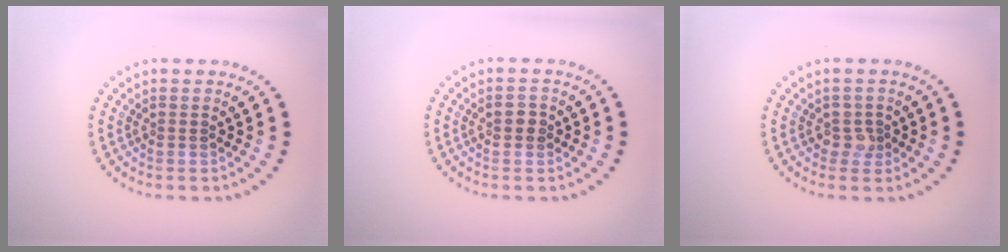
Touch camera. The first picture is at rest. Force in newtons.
{"total": 1.4, "press": 1.4, "slide": 0.1}
{"total": 1.4, "press": 1.3, "slide": 0.5}